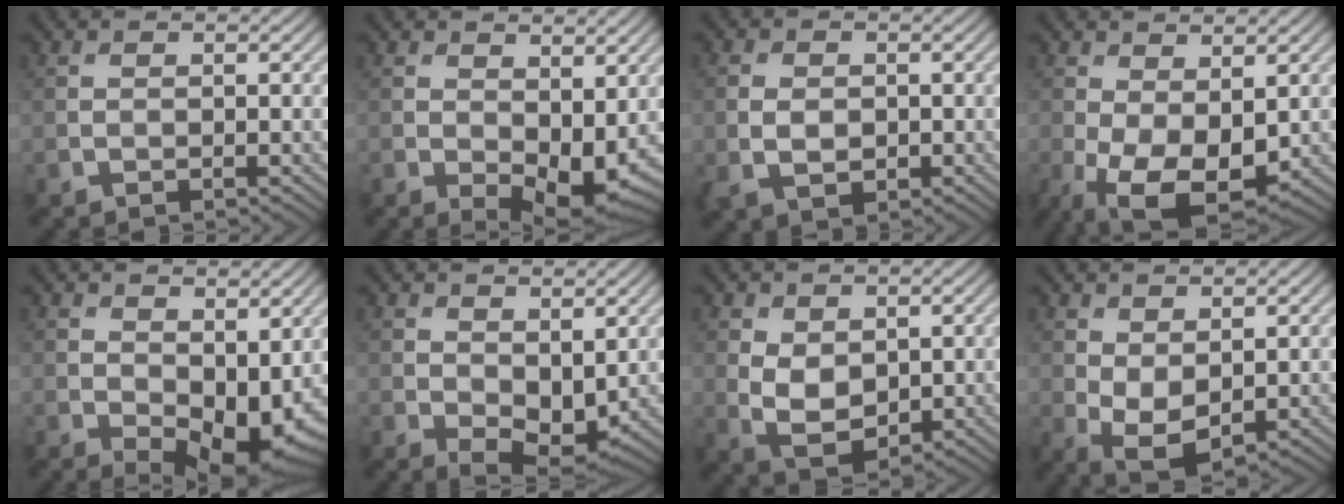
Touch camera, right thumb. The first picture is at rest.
{"total": 7.5, "force": [-0.2, 4.1, 6.2], "torque": [-0.106, -0.017, 0.010]}
{"total": 3.6, "force": [-0.4, 2.6, 2.4], "torque": [-0.054, -0.004, -0.005]}
{"total": 10.2, "force": [-2.4, 5.6, 8.2], "torque": [-0.193, -0.035, -0.022]}
{"total": 9.7, "force": [-0.1, 5.7, 7.9], "torque": [-0.124, -0.020, 0.013]}
{"total": 5.8, "force": [0.7, 3.5, 4.7], "torque": [-0.088, -0.012, 0.018]}
{"total": 5.7, "force": [0.8, 3.8, 4.2], "torque": [-0.101, -0.005, 0.018]}
{"total": 5.4, "force": [0.1, 3.1, 4.5], "torque": [-0.110, -0.005, 0.009]}